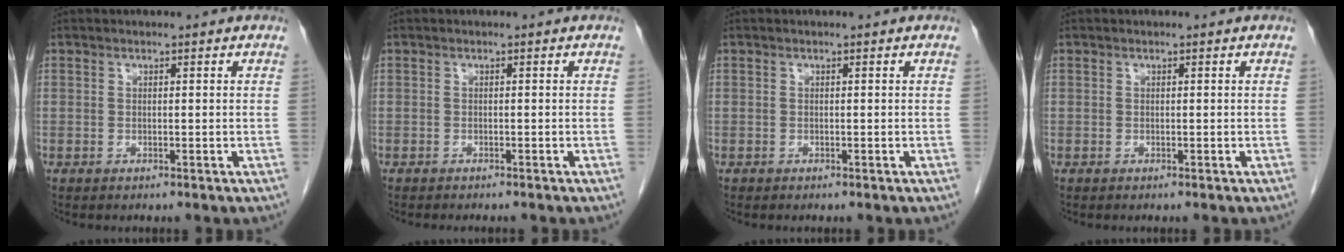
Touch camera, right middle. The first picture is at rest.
{"total": 3.0, "force": [-2.6, 0.5, 1.3], "torque": [-0.020, -0.006, -0.030]}
{"total": 0.0}
{"total": 0.0}